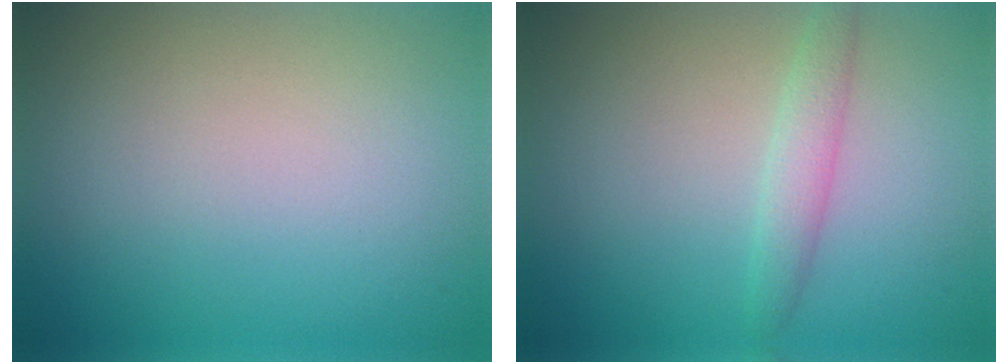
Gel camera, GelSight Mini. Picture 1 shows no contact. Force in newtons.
{"total": 1.9, "press": 1.9, "slide": 0.1}